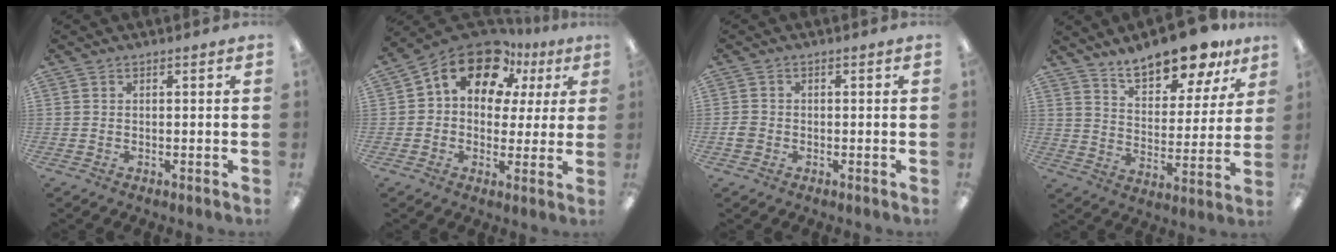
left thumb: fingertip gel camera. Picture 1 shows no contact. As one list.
[{"total": 15.5, "force": [9.2, 9.3, 8.3], "torque": [-0.144, -0.046, 0.166]}, {"total": 2.3, "force": [-0.7, 1.9, 1.0], "torque": [-0.016, 0.005, -0.015]}, {"total": 14.7, "force": [12.6, 4.6, 5.9], "torque": [-0.096, -0.084, 0.224]}]